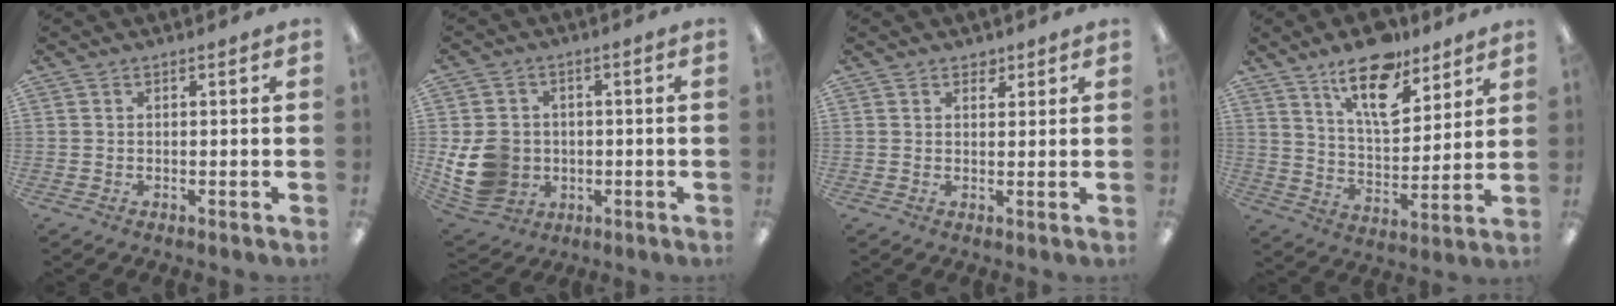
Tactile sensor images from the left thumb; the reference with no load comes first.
{"total": 11.2, "force": [-1.4, 9.8, 5.1], "torque": [-0.127, 0.010, -0.018]}
{"total": 2.0, "force": [1.5, 1.1, 0.6], "torque": [0.003, -0.007, 0.025]}
{"total": 15.6, "force": [10.9, 6.7, 8.9], "torque": [-0.136, -0.058, 0.186]}